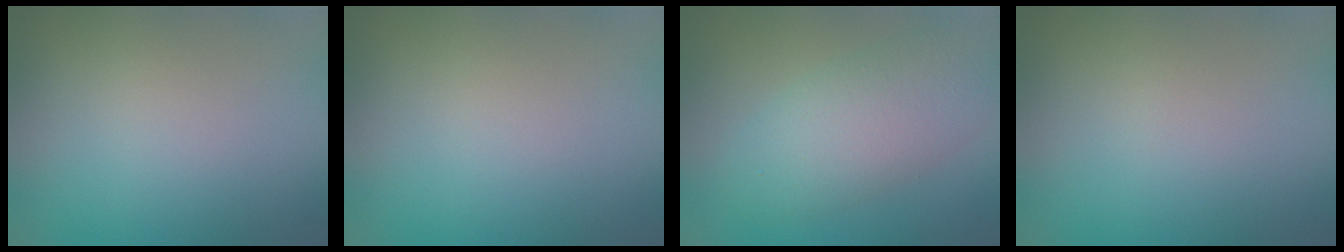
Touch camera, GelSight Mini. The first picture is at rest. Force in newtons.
{"total": 0.0}
{"total": 5.4, "press": 5.4, "slide": 0.1}
{"total": 0.0}